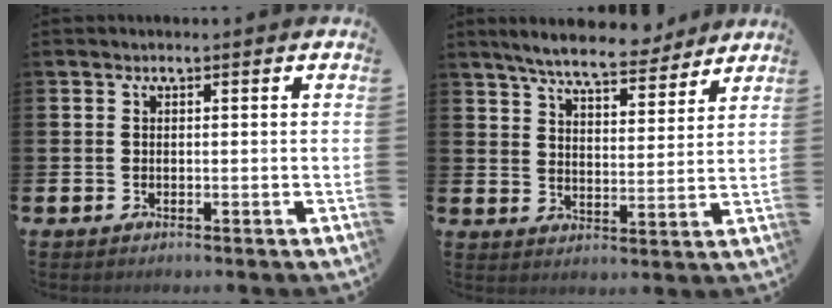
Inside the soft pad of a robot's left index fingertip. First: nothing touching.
{"total": 7.7, "force": [7.2, 1.3, 2.5], "torque": [-0.062, -0.040, 0.124]}